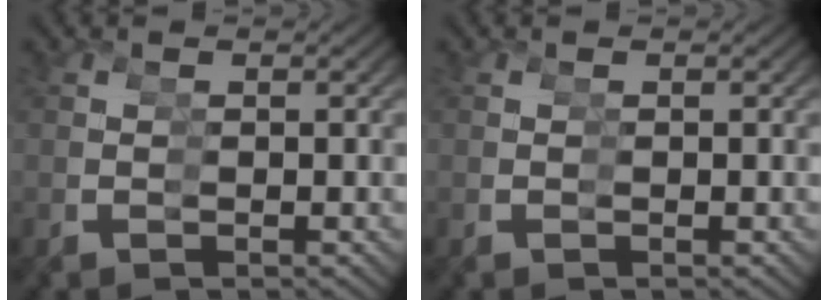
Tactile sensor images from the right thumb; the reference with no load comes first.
{"total": 0.0}